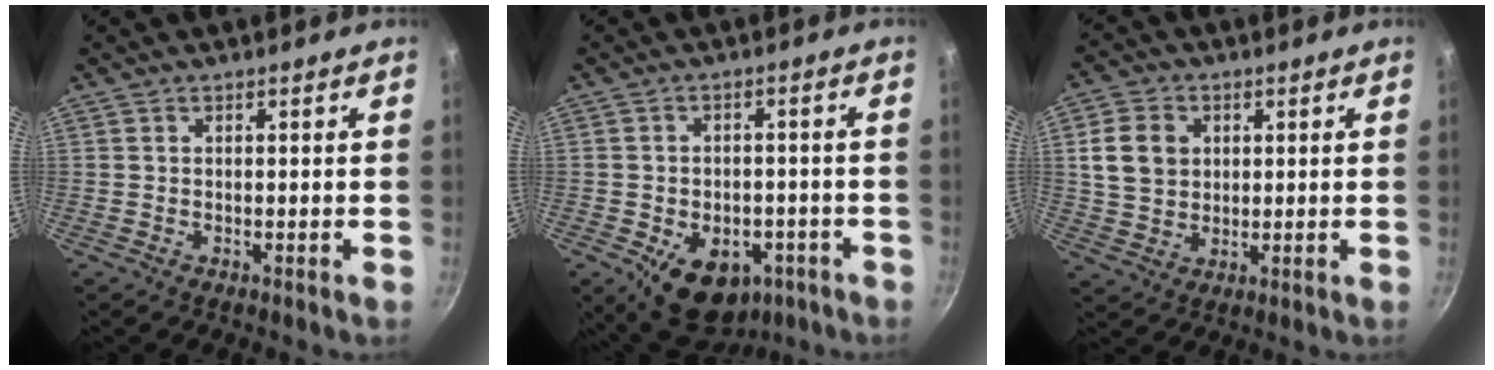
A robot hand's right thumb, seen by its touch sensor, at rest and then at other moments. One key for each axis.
{"total": 13.3, "fx": -5.8, "fy": 9.0, "fz": 8.0, "tx": -0.083, "ty": 0.011, "tz": -0.070}
{"total": 8.6, "fx": 1.8, "fy": 7.0, "fz": 4.7, "tx": -0.068, "ty": 0.000, "tz": 0.033}